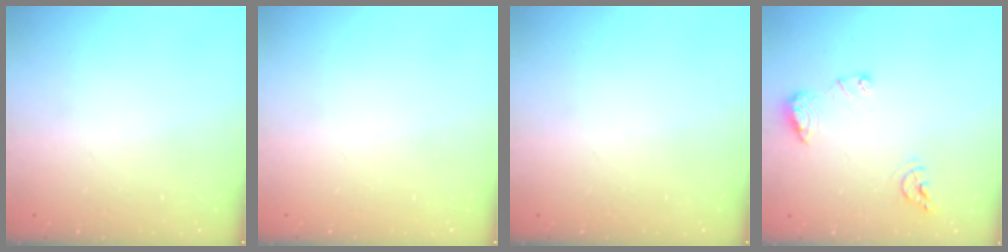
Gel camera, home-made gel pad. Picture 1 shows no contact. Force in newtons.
{"total": 0.0}
{"total": 0.0}
{"total": 8.9, "press": 8.9, "slide": 1.0}